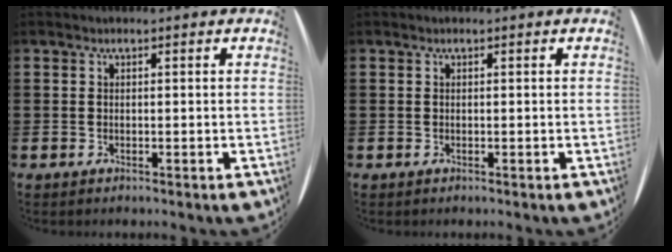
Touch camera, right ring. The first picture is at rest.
{"total": 0.0}